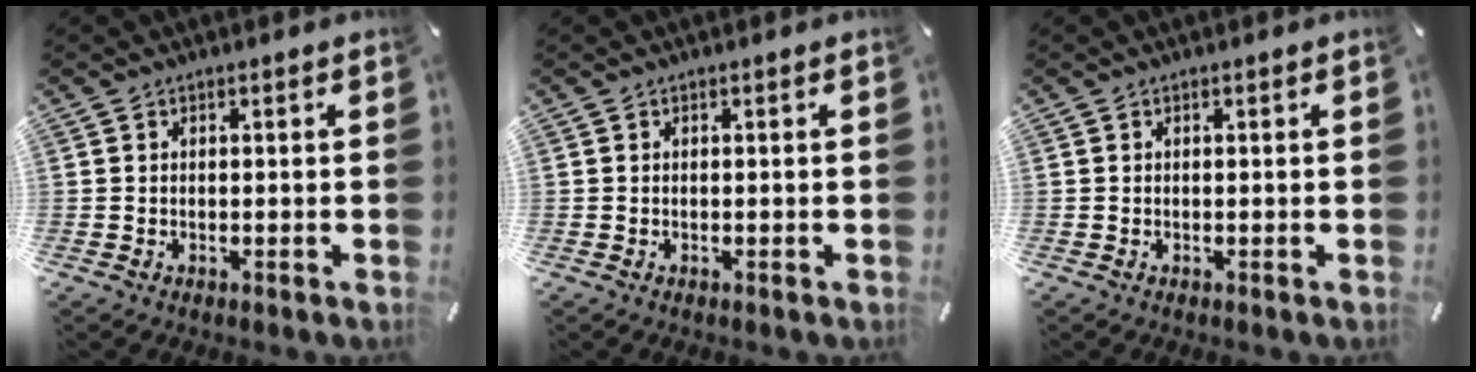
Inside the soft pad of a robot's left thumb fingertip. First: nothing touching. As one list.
[{"total": 0.0}, {"total": 0.0}]